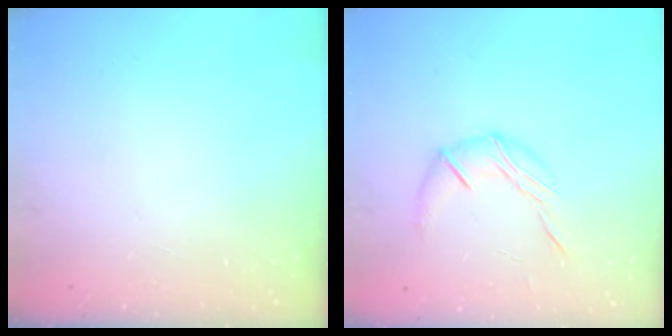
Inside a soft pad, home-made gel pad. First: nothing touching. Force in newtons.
{"total": 8.4, "press": 8.4, "slide": 0.1}